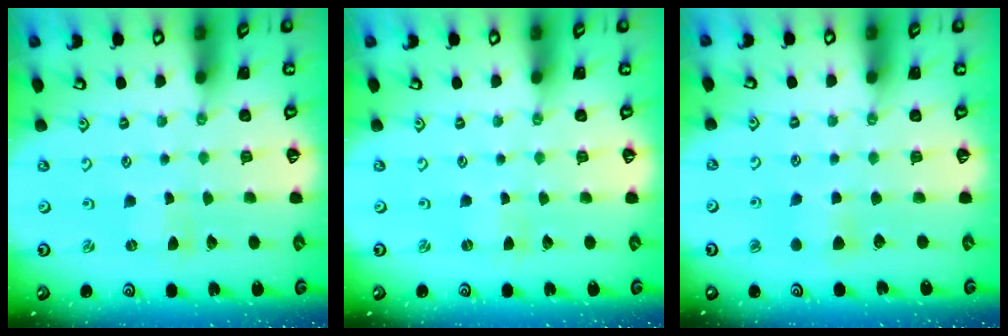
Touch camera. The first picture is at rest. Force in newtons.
{"total": 0.0}
{"total": 4.1, "press": 4.0, "slide": 0.7}